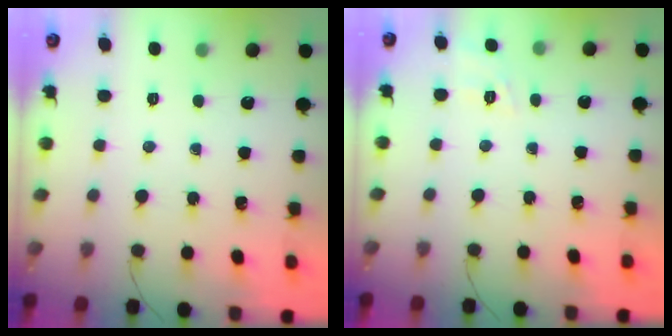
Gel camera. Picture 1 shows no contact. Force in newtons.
{"total": 8.5, "press": 8.3, "slide": 1.8}